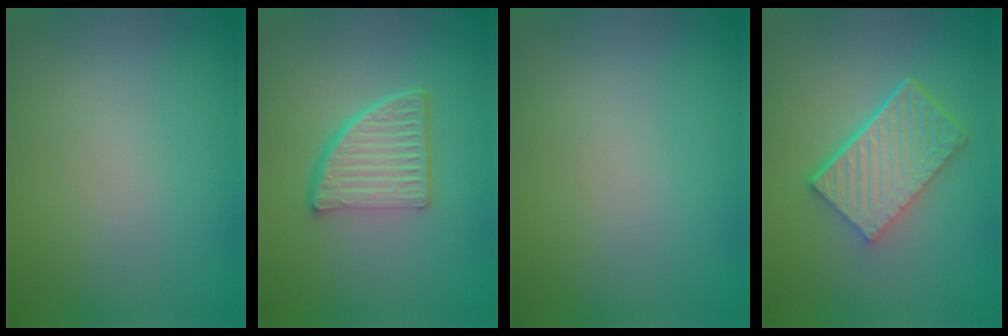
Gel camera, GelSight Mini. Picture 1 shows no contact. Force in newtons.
{"total": 5.2, "press": 3.7, "slide": 3.7}
{"total": 0.0}
{"total": 6.6, "press": 4.4, "slide": 4.9}